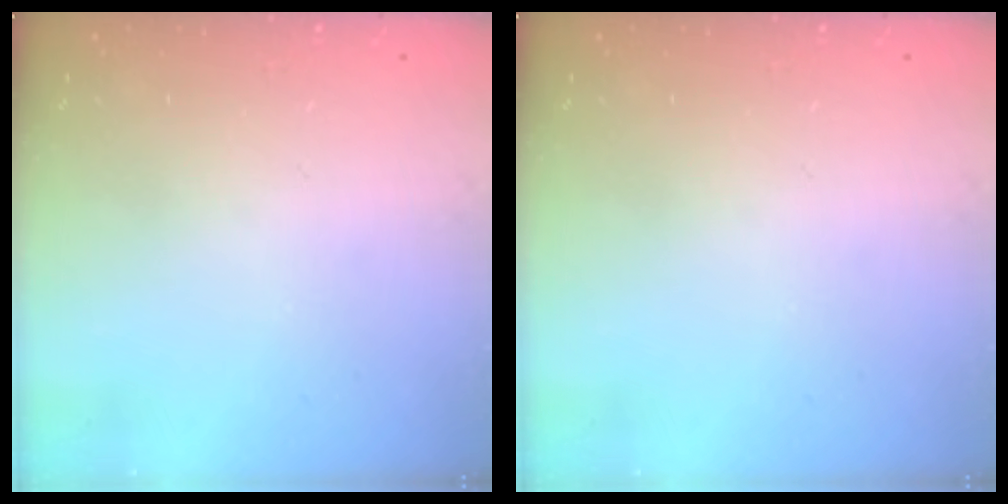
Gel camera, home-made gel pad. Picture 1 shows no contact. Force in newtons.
{"total": 0.0}